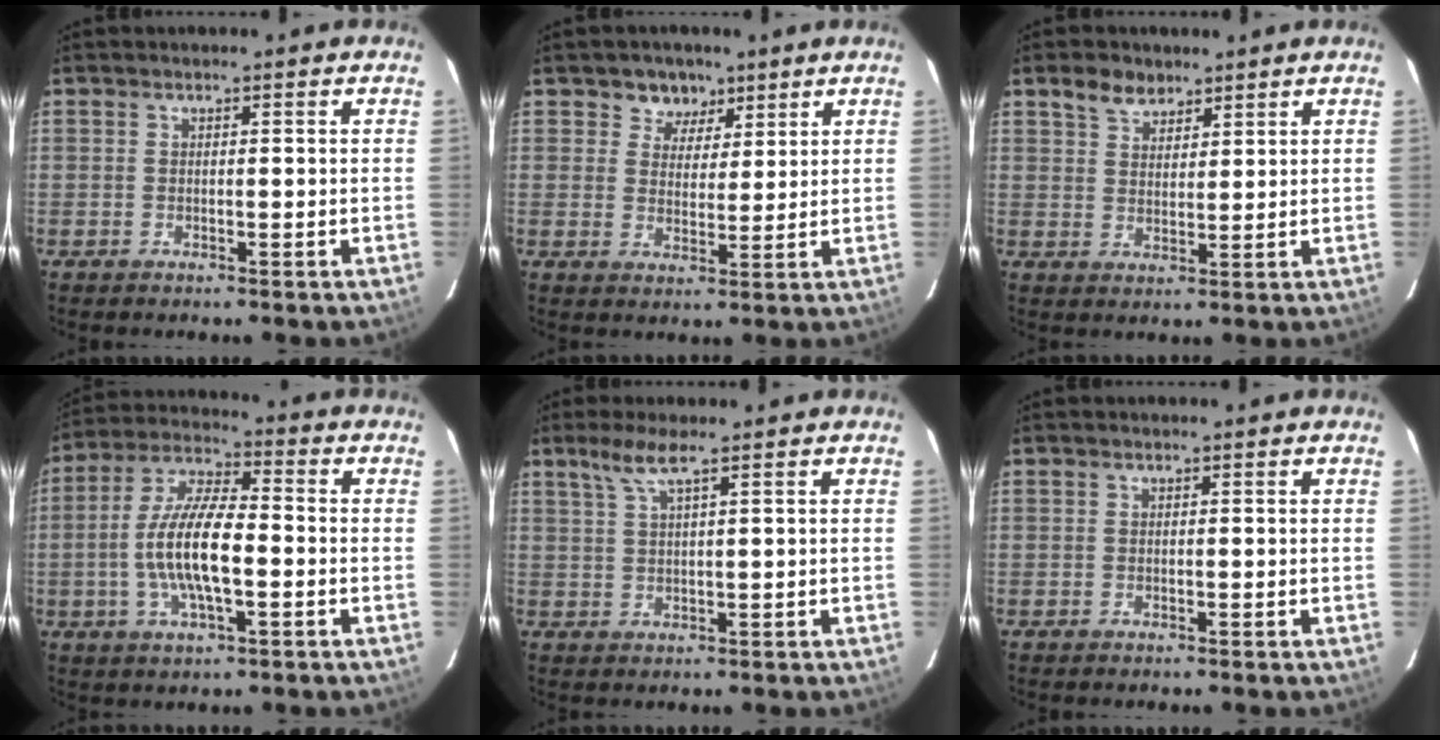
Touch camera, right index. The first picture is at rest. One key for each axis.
{"total": 5.3, "fx": 3.2, "fy": 4.1, "fz": 0.8, "tx": -0.004, "ty": 0.002, "tz": 0.050}
{"total": 4.9, "fx": 3.5, "fy": 2.9, "fz": 1.8, "tx": -0.029, "ty": 0.011, "tz": 0.063}
{"total": 12.7, "fx": -2.3, "fy": 3.7, "fz": 11.9, "tx": -0.242, "ty": 0.004, "tz": -0.047}
{"total": 3.7, "fx": 2.4, "fy": -0.2, "fz": 2.8, "tx": -0.060, "ty": 0.003, "tz": 0.050}
{"total": 0.0}